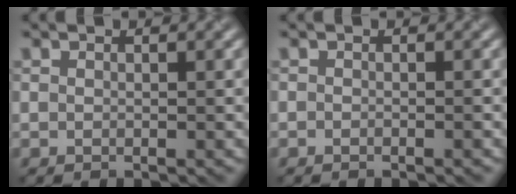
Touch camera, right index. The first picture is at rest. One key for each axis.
{"total": 0.7, "fx": -0.6, "fy": 0.1, "fz": 0.3, "tx": -0.004, "ty": 0.001, "tz": -0.011}